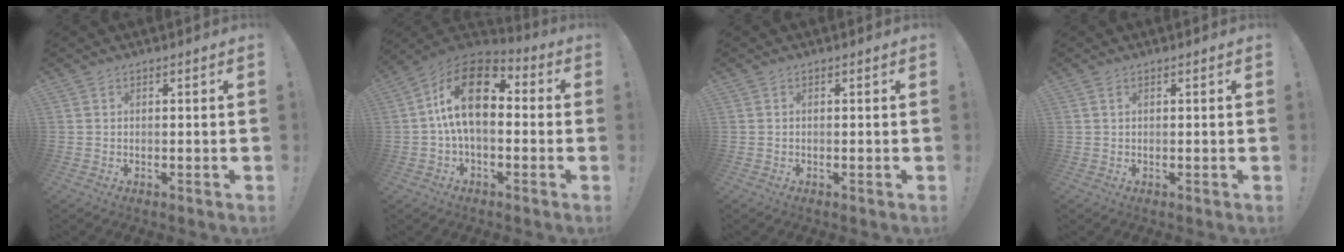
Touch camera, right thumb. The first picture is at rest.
{"total": 18.3, "force": [3.2, 9.9, 15.0], "torque": [-0.262, 0.003, 0.056]}
{"total": 0.0}
{"total": 0.8, "force": [0.5, 0.3, 0.6], "torque": [-0.015, 0.002, 0.009]}